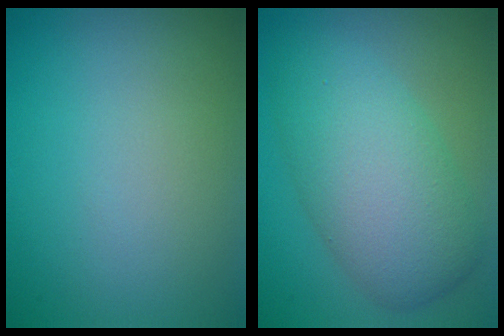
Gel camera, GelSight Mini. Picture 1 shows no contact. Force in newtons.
{"total": 7.4, "press": 7.4, "slide": 0.2}